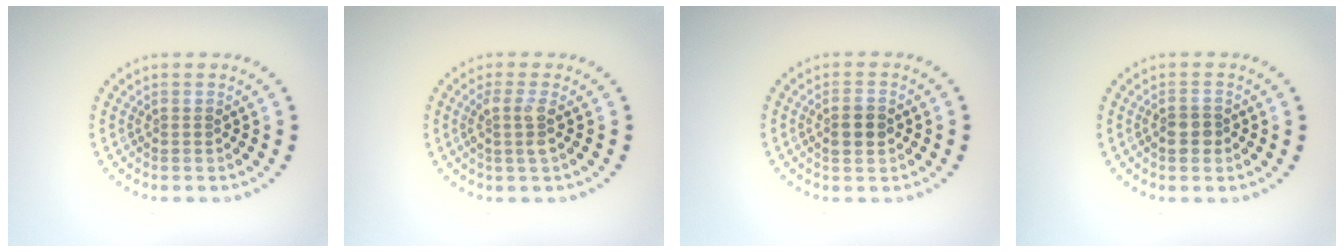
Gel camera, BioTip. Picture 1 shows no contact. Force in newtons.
{"total": 1.9, "press": 1.5, "slide": 1.2}
{"total": 2.1, "press": 2.1, "slide": 0.2}
{"total": 1.9, "press": 1.7, "slide": 0.8}